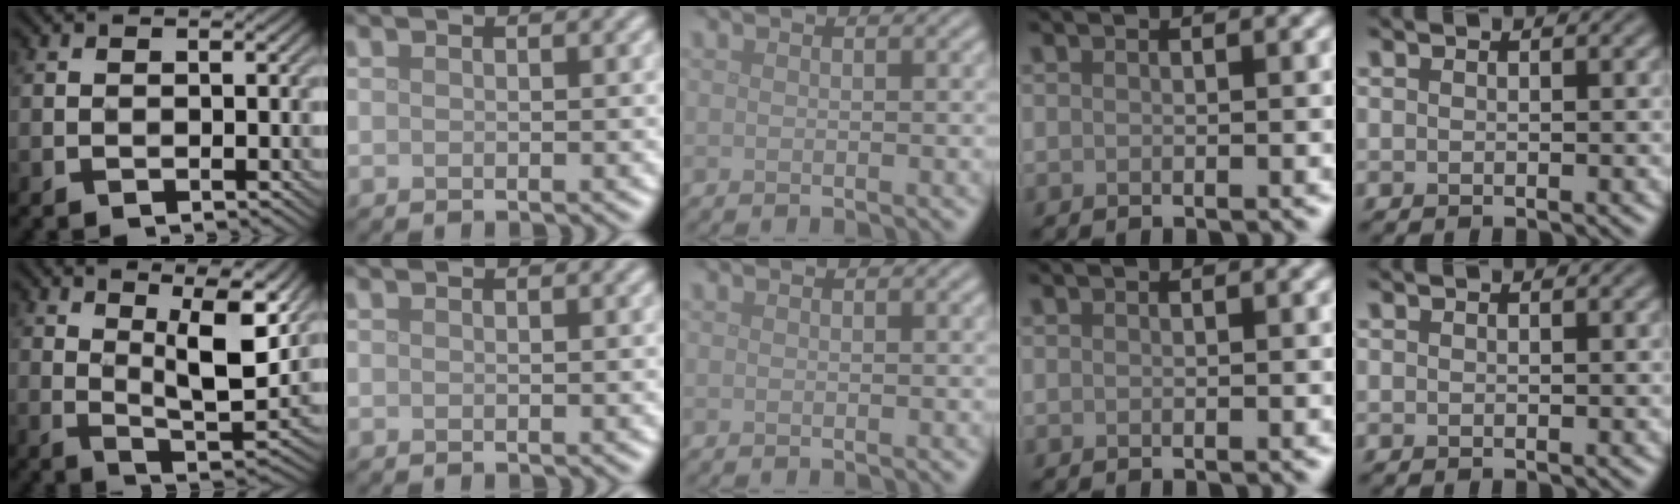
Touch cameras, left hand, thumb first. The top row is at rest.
{"thumb": {"total": 11.3, "force": [5.3, 3.2, 9.4], "torque": [-0.164, -0.003, 0.090]}}